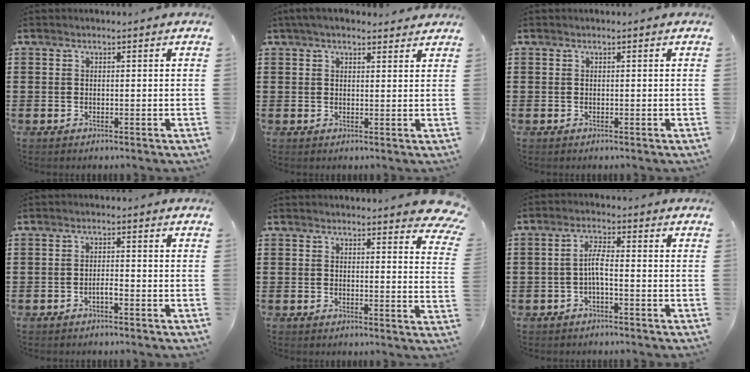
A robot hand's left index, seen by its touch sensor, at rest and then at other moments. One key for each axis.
{"total": 3.0, "fx": 2.6, "fy": 0.9, "fz": 1.3, "tx": -0.032, "ty": 0.003, "tz": 0.048}
{"total": 0.0}
{"total": 1.5, "fx": -0.9, "fy": 0.3, "fz": 1.2, "tx": -0.023, "ty": -0.001, "tz": -0.015}
{"total": 3.8, "fx": 3.5, "fy": 0.4, "fz": 1.4, "tx": -0.016, "ty": -0.020, "tz": 0.060}
{"total": 3.4, "fx": -1.0, "fy": 1.1, "fz": 3.1, "tx": -0.065, "ty": 0.007, "tz": -0.023}